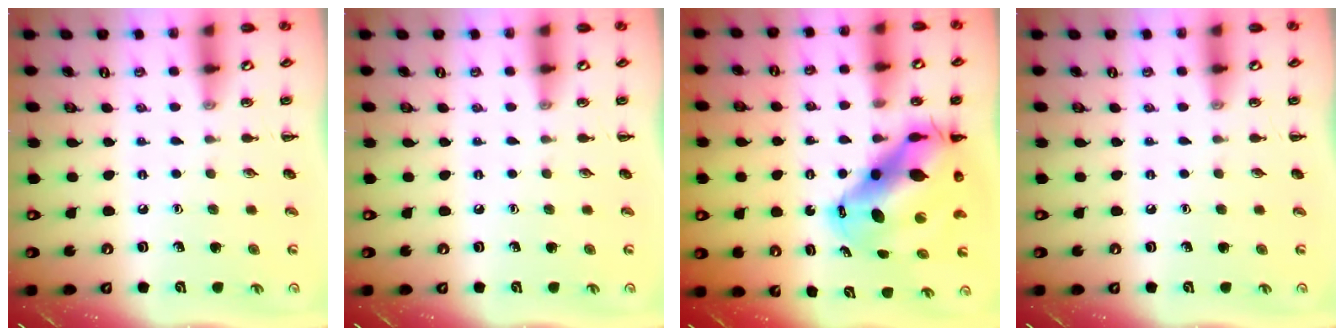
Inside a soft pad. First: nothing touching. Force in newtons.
{"total": 0.0}
{"total": 15.6, "press": 15.1, "slide": 4.0}
{"total": 0.0}